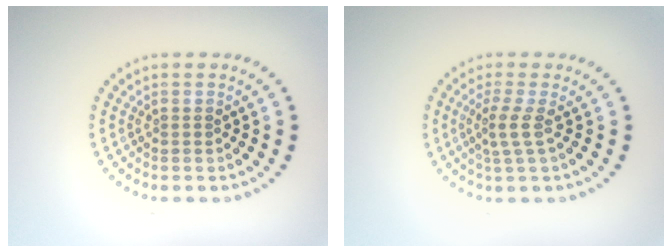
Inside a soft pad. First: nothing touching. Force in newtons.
{"total": 2.1, "press": 1.5, "slide": 1.5}